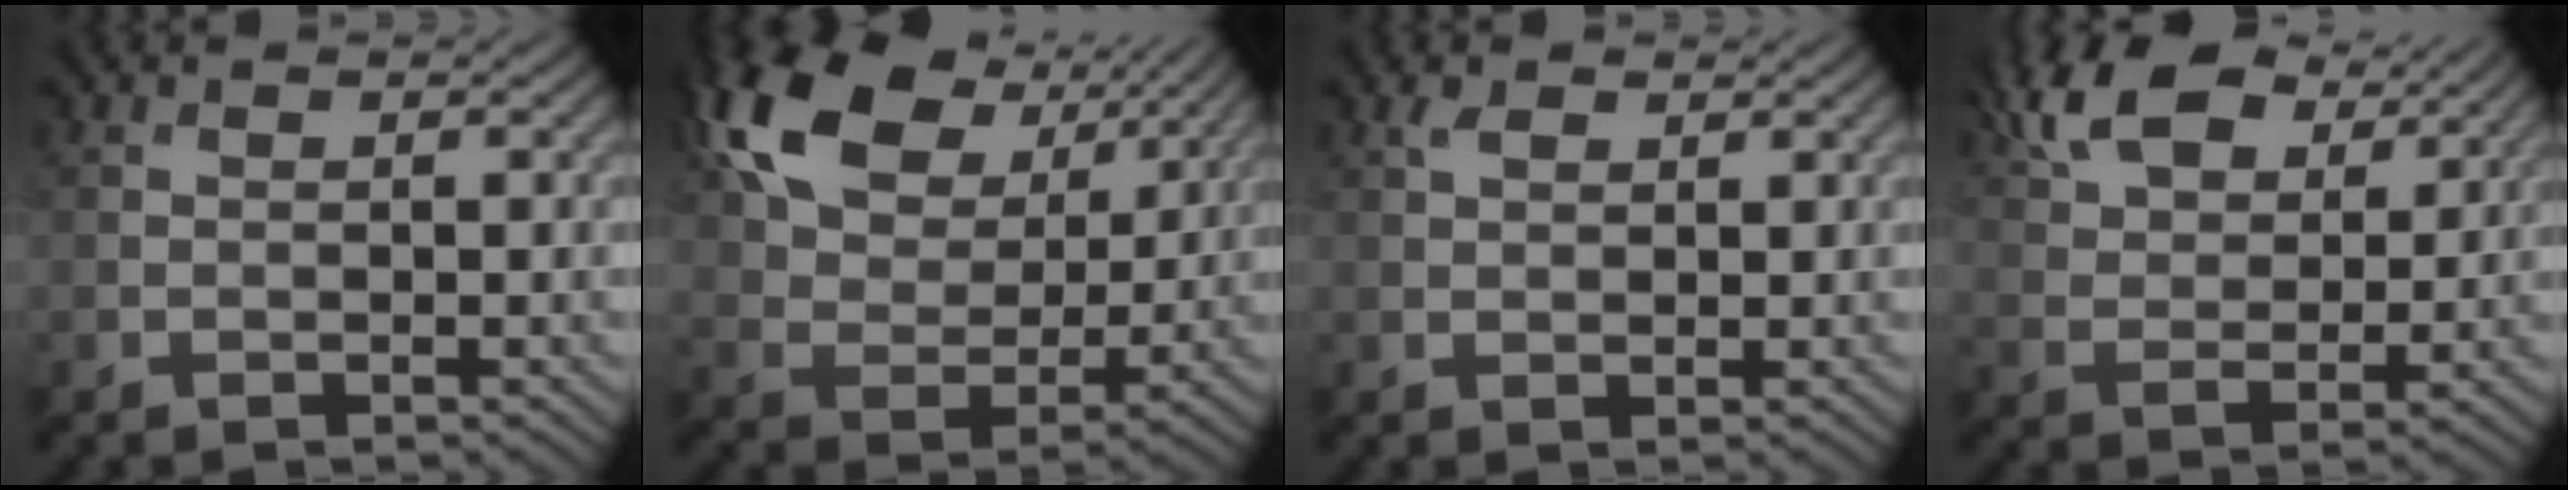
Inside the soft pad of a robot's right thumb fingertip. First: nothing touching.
{"total": 14.7, "force": [7.5, 9.2, 8.6], "torque": [-0.182, 0.020, 0.134]}
{"total": 2.0, "force": [1.5, 1.0, 0.8], "torque": [-0.022, 0.002, 0.034]}
{"total": 13.4, "force": [9.0, 5.9, 7.9], "torque": [-0.175, 0.030, 0.153]}